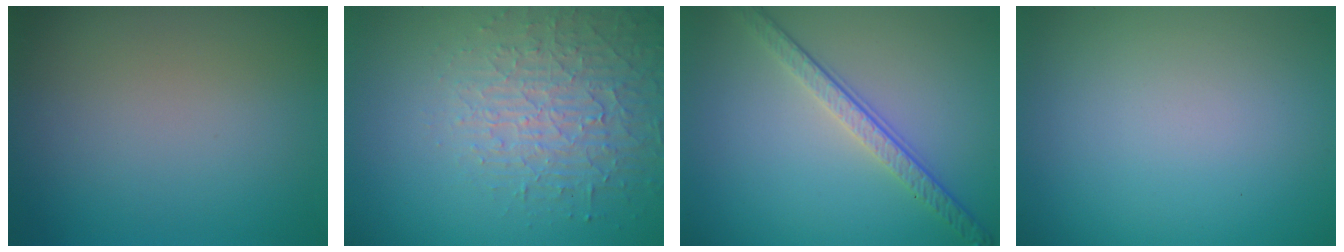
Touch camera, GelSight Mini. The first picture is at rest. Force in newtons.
{"total": 4.1, "press": 3.9, "slide": 1.4}
{"total": 3.8, "press": 2.8, "slide": 2.6}
{"total": 0.0}